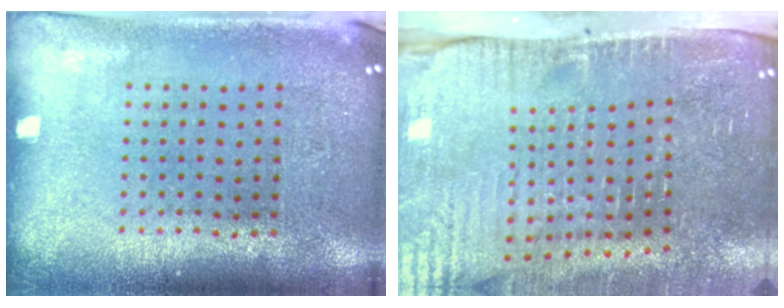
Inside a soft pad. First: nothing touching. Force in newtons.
{"total": 4.8, "press": 4.1, "slide": 2.4}